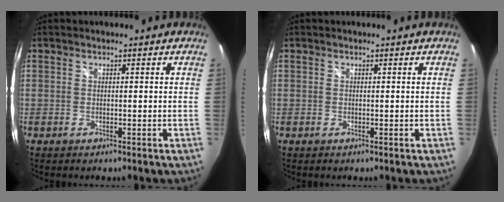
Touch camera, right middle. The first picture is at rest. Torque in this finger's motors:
{"motor_torque": [-0.09, 0.09, 0.00, 0.01]}